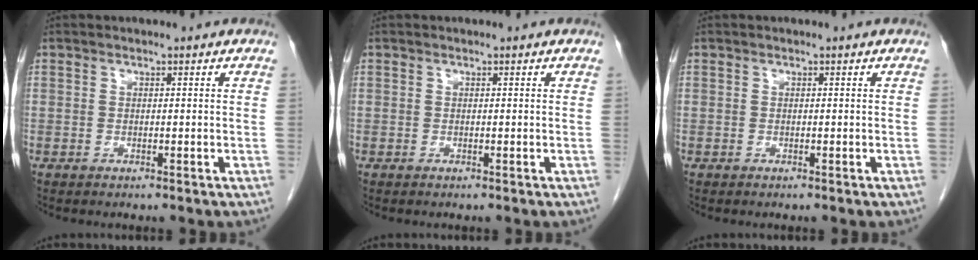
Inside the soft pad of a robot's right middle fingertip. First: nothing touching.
{"total": 0.0}
{"total": 0.0}